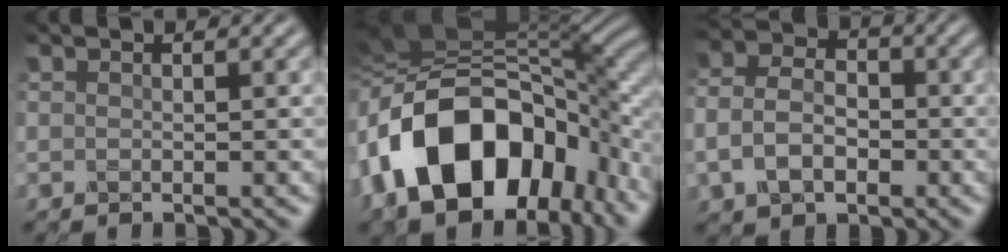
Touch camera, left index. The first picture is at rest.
{"total": 16.4, "force": [-4.9, 10.2, 12.0], "torque": [-0.199, 0.001, -0.092]}
{"total": 5.2, "force": [-1.2, 3.7, 3.4], "torque": [-0.075, 0.002, -0.030]}